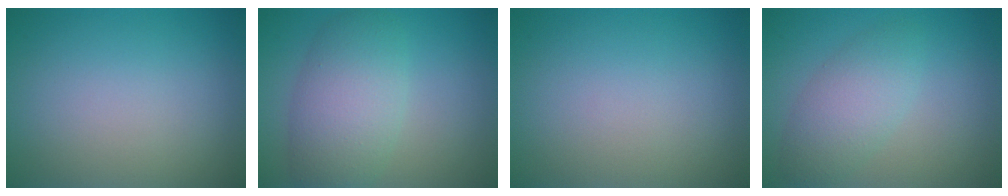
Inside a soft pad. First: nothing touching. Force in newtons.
{"total": 5.7, "press": 5.7, "slide": 0.3}
{"total": 0.0}
{"total": 3.5, "press": 3.5, "slide": 0.1}